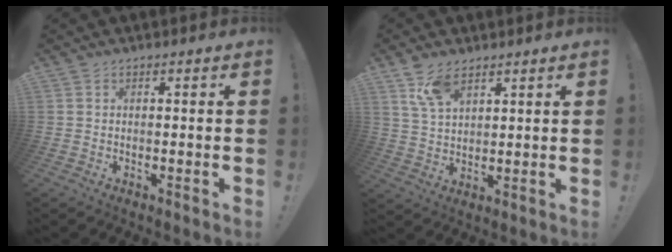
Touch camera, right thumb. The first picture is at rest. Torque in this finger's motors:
{"motor_torque": [-0.12, 0.20, -0.13, 0.17, 0.00]}